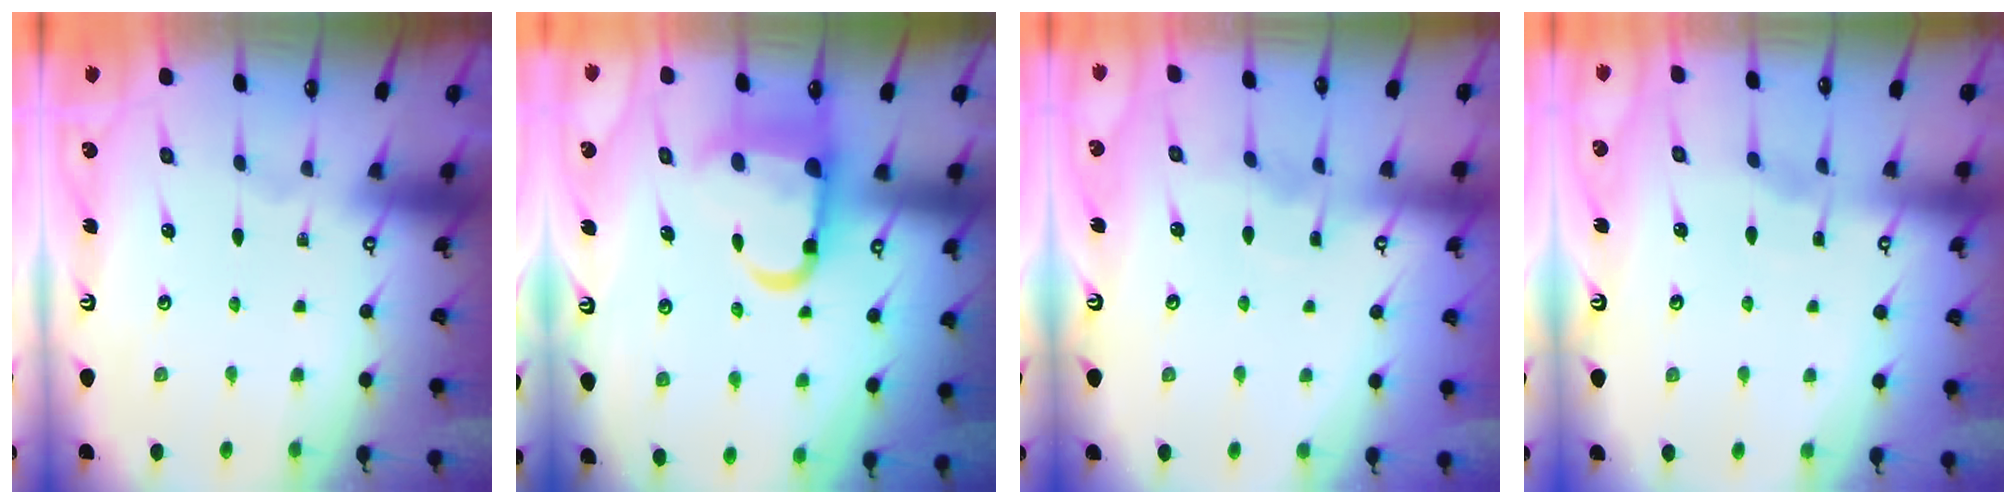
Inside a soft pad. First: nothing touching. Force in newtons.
{"total": 12.4, "press": 12.3, "slide": 1.8}
{"total": 2.9, "press": 2.9, "slide": 0.2}
{"total": 2.8, "press": 2.7, "slide": 0.5}